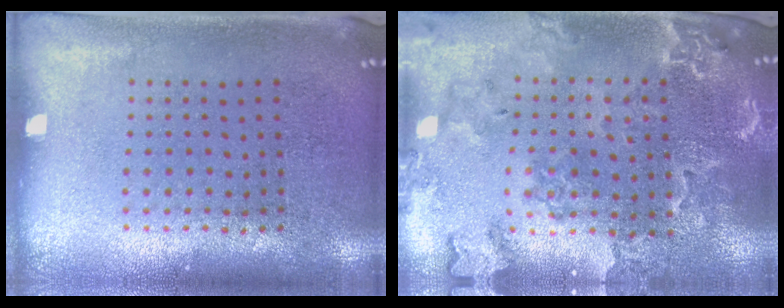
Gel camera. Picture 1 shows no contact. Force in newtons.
{"total": 1.8, "press": 1.8, "slide": 0.2}